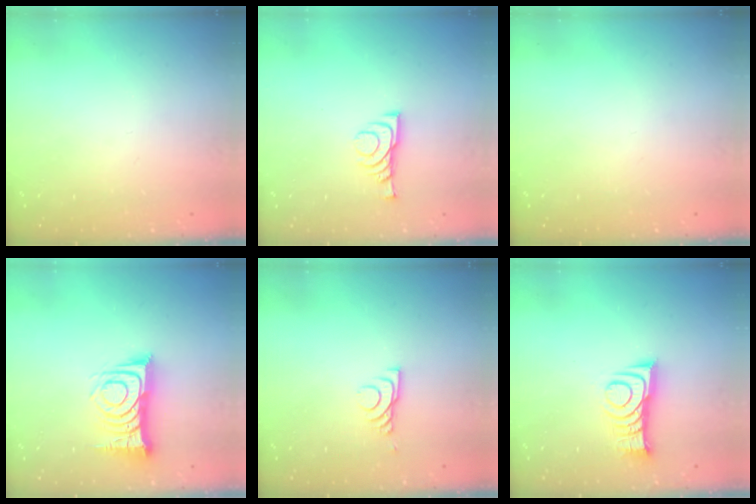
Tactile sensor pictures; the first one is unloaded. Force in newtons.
{"total": 7.2, "press": 7.1, "slide": 1.1}
{"total": 0.0}
{"total": 12.7, "press": 12.6, "slide": 0.9}
{"total": 5.9, "press": 5.9, "slide": 0.9}
{"total": 9.6, "press": 9.6, "slide": 0.1}